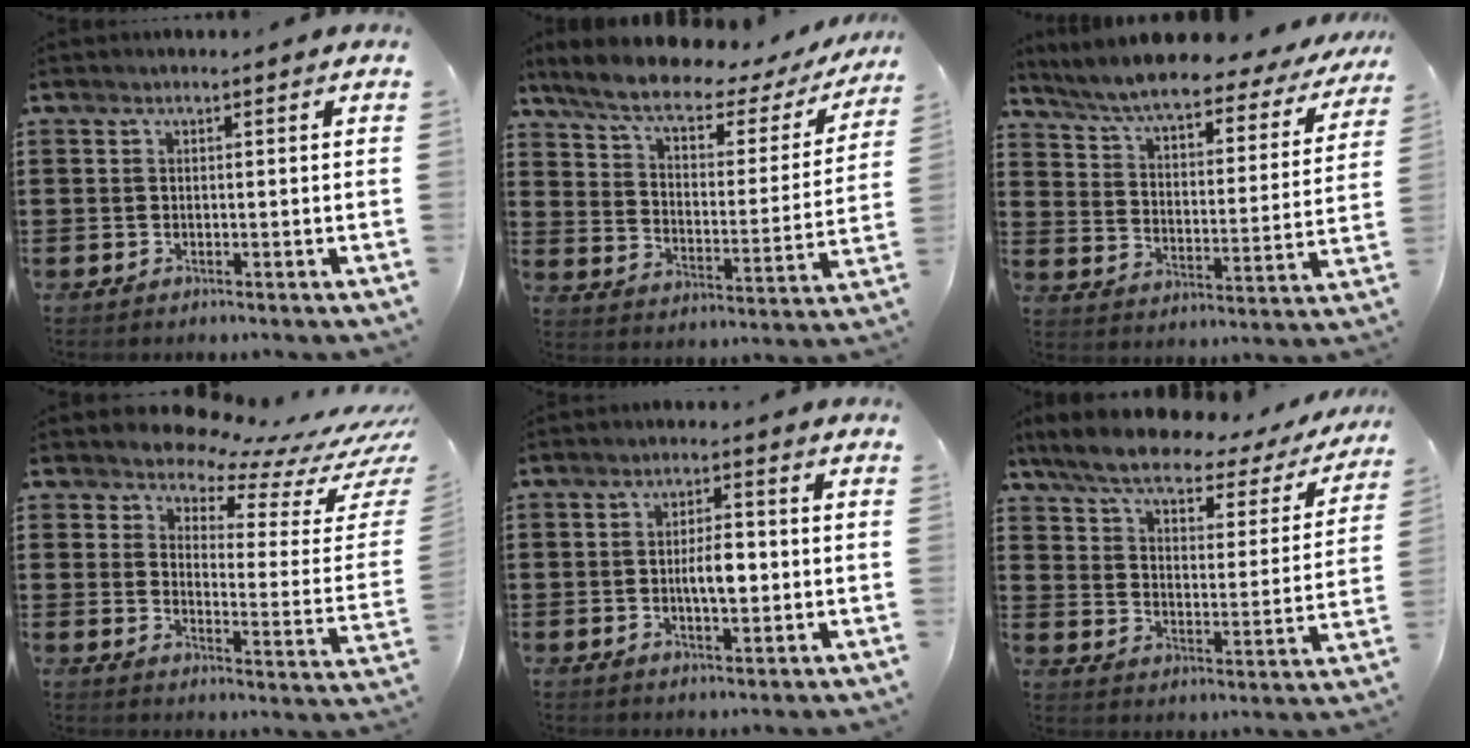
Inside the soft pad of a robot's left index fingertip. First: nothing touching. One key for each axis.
{"total": 8.0, "fx": 5.9, "fy": 2.0, "fz": 5.0, "tx": -0.118, "ty": -0.031, "tz": 0.097}
{"total": 7.1, "fx": 6.4, "fy": 0.4, "fz": 3.2, "tx": -0.089, "ty": -0.041, "tz": 0.106}
{"total": 7.3, "fx": 6.8, "fy": 1.7, "fz": 1.8, "tx": -0.050, "ty": -0.058, "tz": 0.117}
{"total": 4.7, "fx": -0.4, "fy": 1.8, "fz": 4.3, "tx": -0.070, "ty": 0.002, "tz": -0.010}
{"total": 7.1, "fx": 5.8, "fy": 1.3, "fz": 3.8, "tx": -0.099, "ty": -0.030, "tz": 0.097}